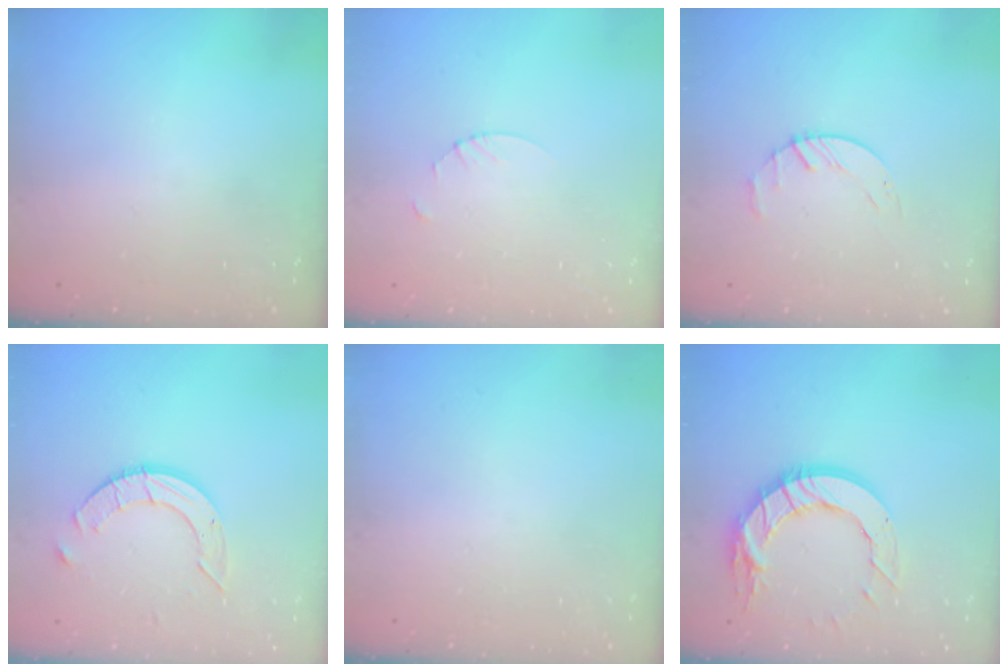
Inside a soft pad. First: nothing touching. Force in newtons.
{"total": 2.7, "press": 2.7, "slide": 0.3}
{"total": 2.7, "press": 2.6, "slide": 0.3}
{"total": 9.0, "press": 9.0, "slide": 0.7}
{"total": 0.0}
{"total": 15.4, "press": 15.3, "slide": 1.5}